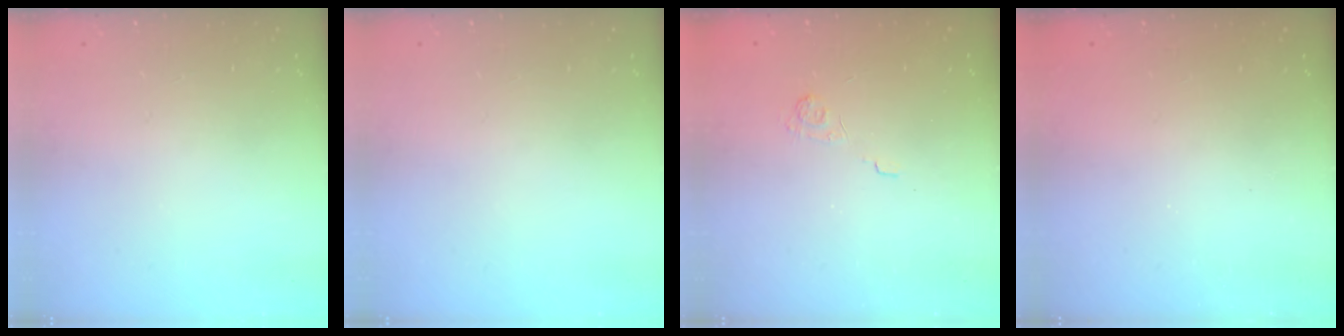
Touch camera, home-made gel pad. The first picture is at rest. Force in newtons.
{"total": 0.0}
{"total": 2.0, "press": 1.4, "slide": 1.4}
{"total": 1.8, "press": 1.6, "slide": 0.7}